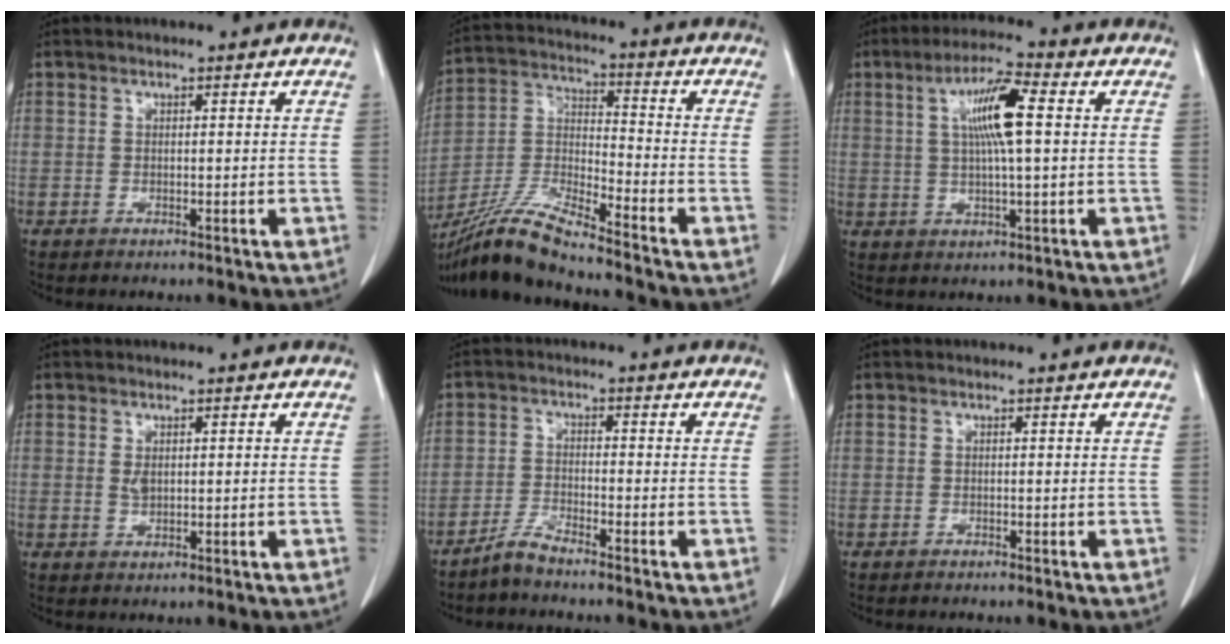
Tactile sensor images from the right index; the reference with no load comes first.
{"total": 12.1, "force": [-10.9, -0.5, 5.3], "torque": [-0.114, -0.007, -0.208]}
{"total": 8.5, "force": [1.8, 0.7, 8.3], "torque": [-0.156, 0.008, 0.030]}
{"total": 1.4, "force": [0.3, 0.8, 1.1], "torque": [-0.020, -0.001, 0.009]}
{"total": 3.2, "force": [-3.0, 0.2, 1.0], "torque": [-0.023, -0.008, -0.060]}
{"total": 0.8, "force": [-0.7, 0.0, 0.2], "torque": [-0.006, -0.003, -0.009]}